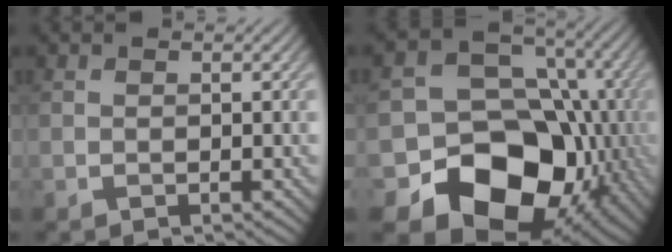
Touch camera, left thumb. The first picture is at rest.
{"total": 15.7, "force": [-5.4, 12.5, 7.9], "torque": [-0.151, -0.045, -0.093]}